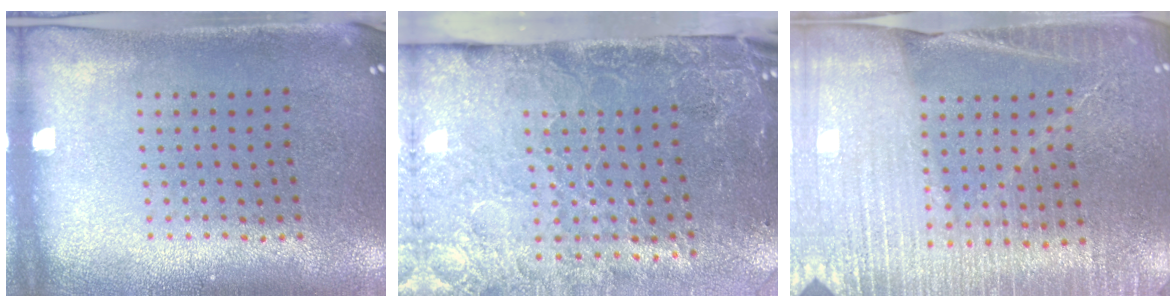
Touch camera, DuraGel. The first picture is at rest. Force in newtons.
{"total": 4.6, "press": 3.6, "slide": 2.9}
{"total": 3.9, "press": 3.7, "slide": 1.2}